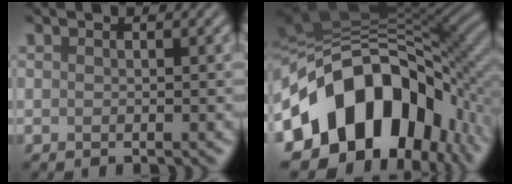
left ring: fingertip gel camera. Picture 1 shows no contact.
{"total": 15.7, "force": [-5.8, 10.3, 10.5], "torque": [-0.169, 0.008, -0.103]}